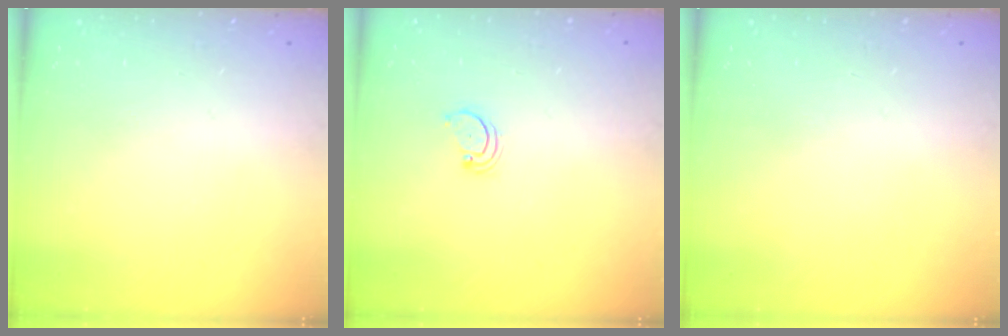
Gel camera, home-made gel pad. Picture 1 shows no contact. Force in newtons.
{"total": 2.2, "press": 2.2, "slide": 0.2}
{"total": 0.0}